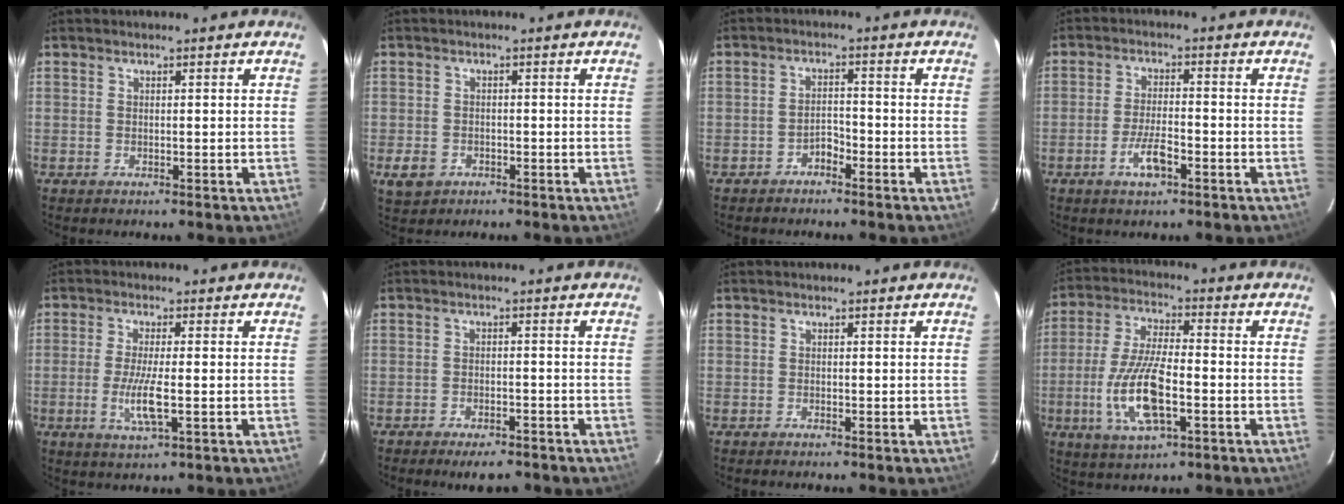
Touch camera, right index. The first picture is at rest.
{"total": 4.0, "force": [-1.8, 3.3, 1.4], "torque": [-0.035, 0.001, -0.025]}
{"total": 2.6, "force": [-2.1, 1.1, 0.9], "torque": [-0.021, 0.008, -0.032]}
{"total": 5.7, "force": [-2.9, 1.9, 4.5], "torque": [-0.096, -0.001, -0.052]}
{"total": 6.3, "force": [-1.4, 0.9, 6.1], "torque": [-0.124, -0.011, -0.029]}
{"total": 5.7, "force": [-4.7, 2.1, 2.5], "torque": [-0.054, 0.000, -0.067]}
{"total": 0.6, "force": [-0.5, 0.3, -0.1], "torque": [0.001, 0.001, -0.011]}
{"total": 13.4, "force": [-3.8, 4.5, 12.0], "torque": [-0.253, -0.008, -0.070]}